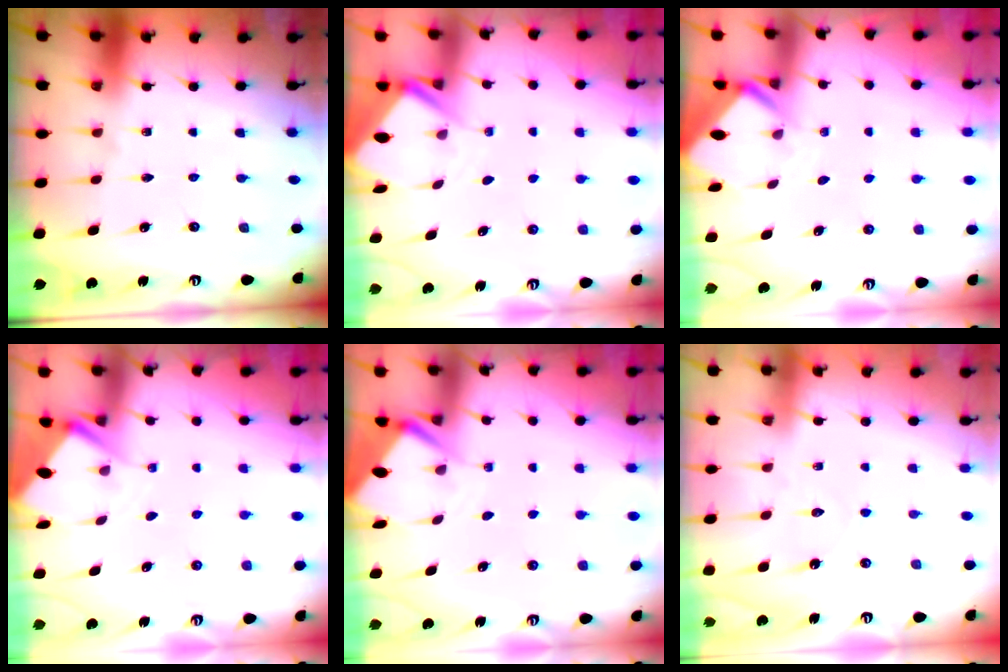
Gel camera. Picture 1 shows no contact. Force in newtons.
{"total": 3.0, "press": 3.0, "slide": 0.3}
{"total": 2.7, "press": 2.7, "slide": 0.2}
{"total": 3.0, "press": 3.0, "slide": 0.4}
{"total": 3.5, "press": 3.5, "slide": 0.3}
{"total": 4.1, "press": 4.1, "slide": 0.4}